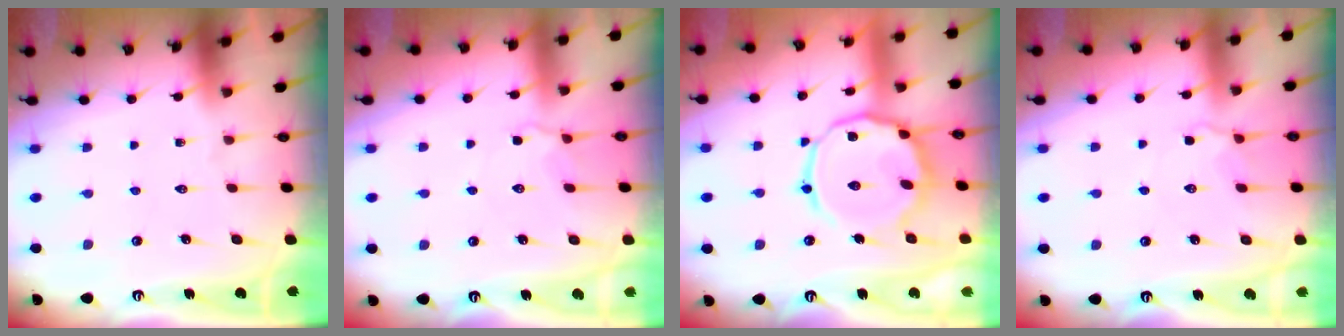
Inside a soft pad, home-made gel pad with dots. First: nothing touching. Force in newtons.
{"total": 2.6, "press": 2.5, "slide": 0.7}
{"total": 15.6, "press": 15.5, "slide": 1.2}
{"total": 2.6, "press": 2.5, "slide": 0.7}